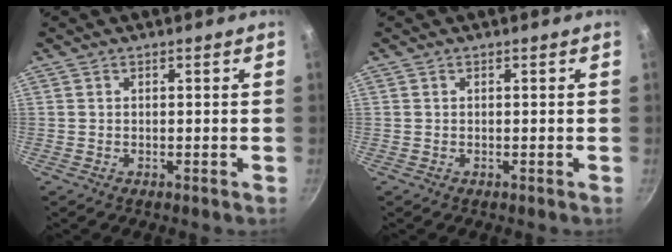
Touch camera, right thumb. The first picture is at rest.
{"total": 0.0}